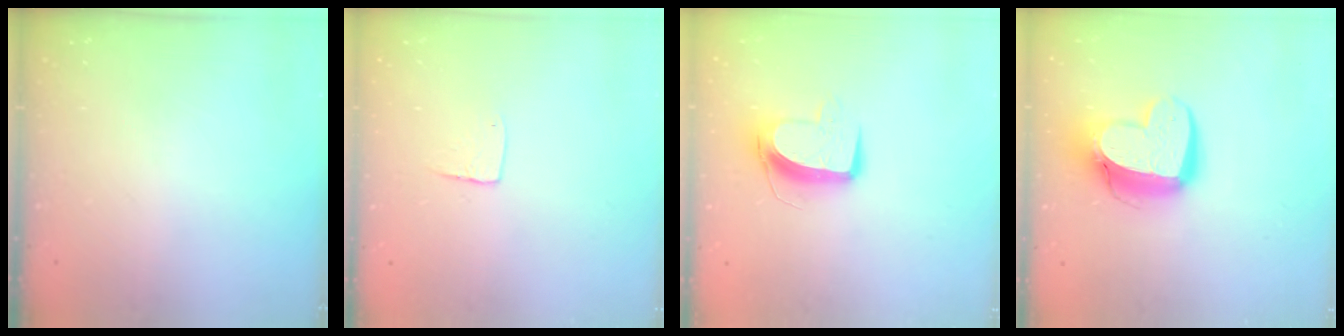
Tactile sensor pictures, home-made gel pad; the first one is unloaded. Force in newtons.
{"total": 5.3, "press": 5.3, "slide": 0.4}
{"total": 10.5, "press": 10.4, "slide": 0.9}
{"total": 15.5, "press": 15.5, "slide": 1.2}